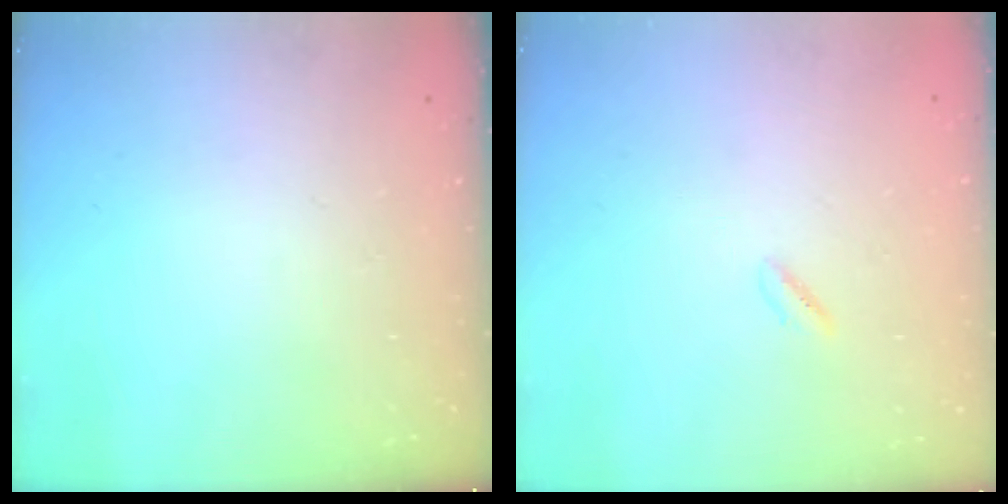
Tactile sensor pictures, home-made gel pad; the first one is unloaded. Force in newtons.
{"total": 0.7, "press": 0.2, "slide": 0.7}